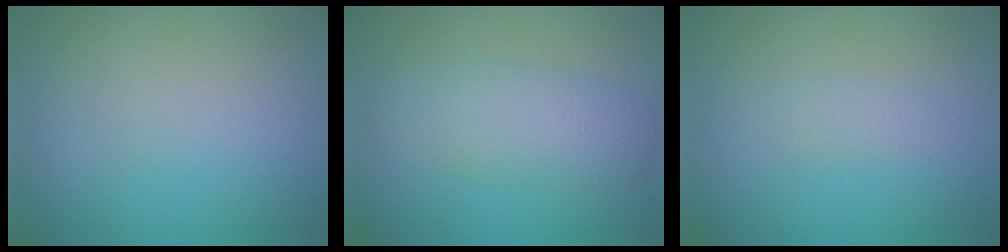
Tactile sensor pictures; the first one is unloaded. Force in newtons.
{"total": 4.0, "press": 4.0, "slide": 0.1}
{"total": 0.9, "press": 0.9, "slide": 0.0}